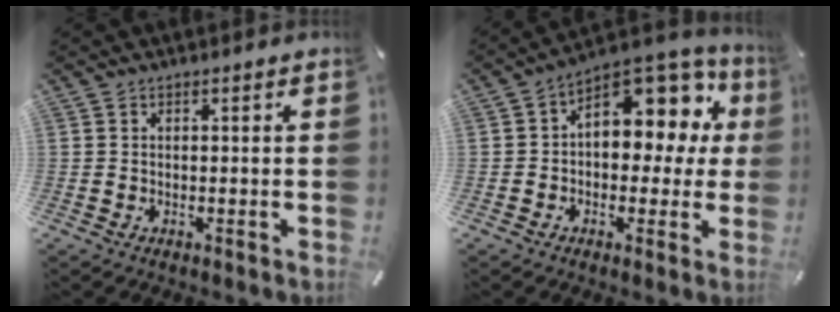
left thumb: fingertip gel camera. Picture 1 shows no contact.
{"total": 12.6, "force": [4.8, 8.0, 8.4], "torque": [-0.101, -0.046, 0.082]}